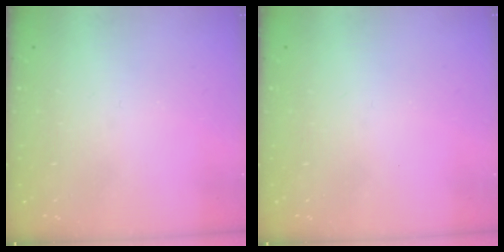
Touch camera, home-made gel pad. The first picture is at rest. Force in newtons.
{"total": 2.1, "press": 2.0, "slide": 0.4}